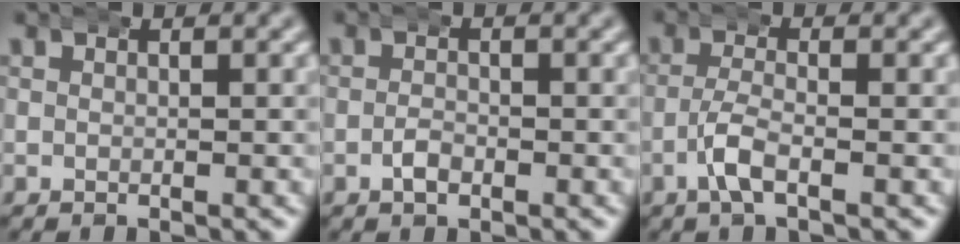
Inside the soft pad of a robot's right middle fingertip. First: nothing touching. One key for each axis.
{"total": 0.9, "fx": -0.6, "fy": 0.5, "fz": 0.5, "tx": -0.011, "ty": -0.001, "tz": -0.017}
{"total": 2.3, "fx": -1.2, "fy": 0.4, "fz": 2.0, "tx": -0.042, "ty": -0.001, "tz": -0.027}